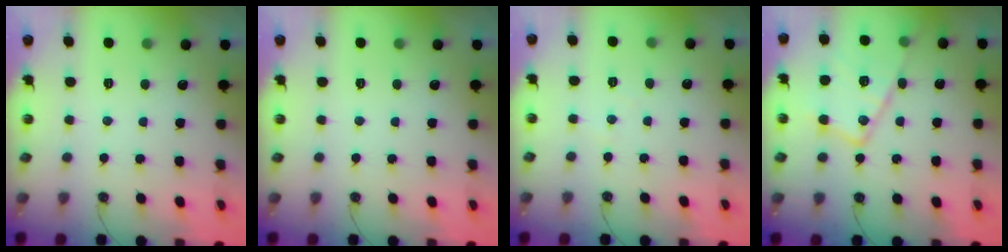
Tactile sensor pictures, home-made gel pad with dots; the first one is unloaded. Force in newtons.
{"total": 0.0}
{"total": 2.6, "press": 2.5, "slide": 0.5}
{"total": 16.9, "press": 16.9, "slide": 1.3}